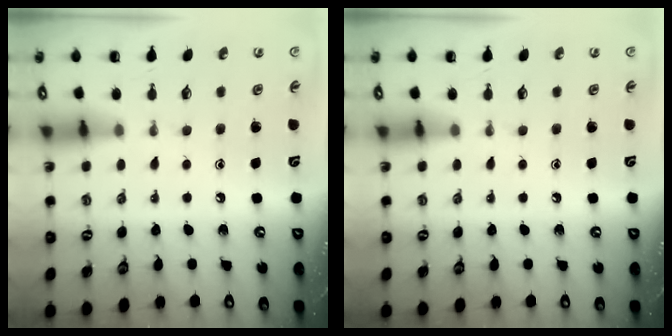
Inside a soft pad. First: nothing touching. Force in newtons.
{"total": 0.0}